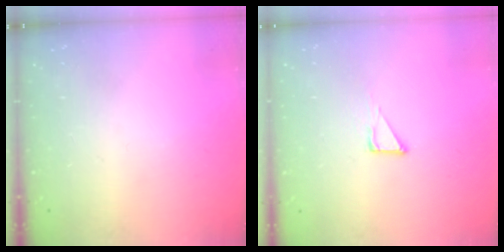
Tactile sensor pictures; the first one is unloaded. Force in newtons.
{"total": 5.1, "press": 5.0, "slide": 0.4}